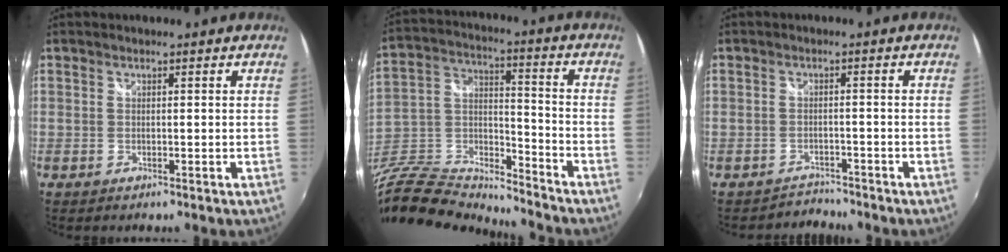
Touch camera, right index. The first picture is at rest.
{"total": 18.2, "force": [-15.4, 6.1, 7.5], "torque": [-0.187, -0.002, -0.296]}
{"total": 3.1, "force": [-2.7, 1.1, -1.0], "torque": [0.009, 0.012, -0.048]}